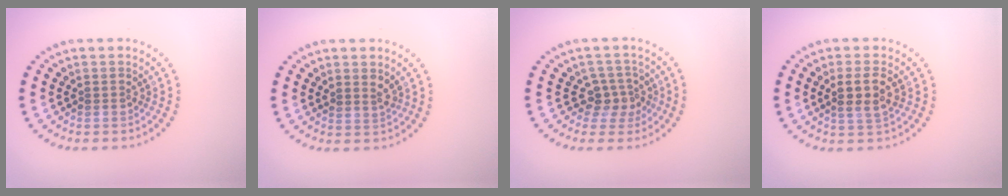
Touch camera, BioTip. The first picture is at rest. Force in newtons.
{"total": 1.3, "press": 1.1, "slide": 0.7}
{"total": 2.5, "press": 2.0, "slide": 1.5}
{"total": 2.8, "press": 2.6, "slide": 0.9}